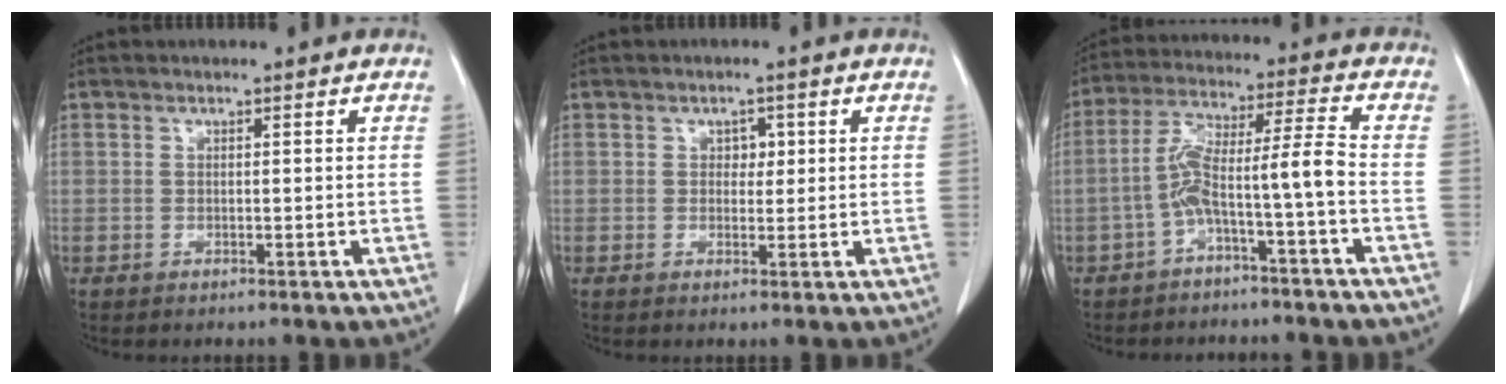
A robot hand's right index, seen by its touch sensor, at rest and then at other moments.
{"total": 2.0, "force": [0.5, 1.4, 1.2], "torque": [-0.012, 0.001, 0.006]}
{"total": 8.2, "force": [-3.1, -0.4, 7.6], "torque": [-0.142, 0.036, -0.056]}